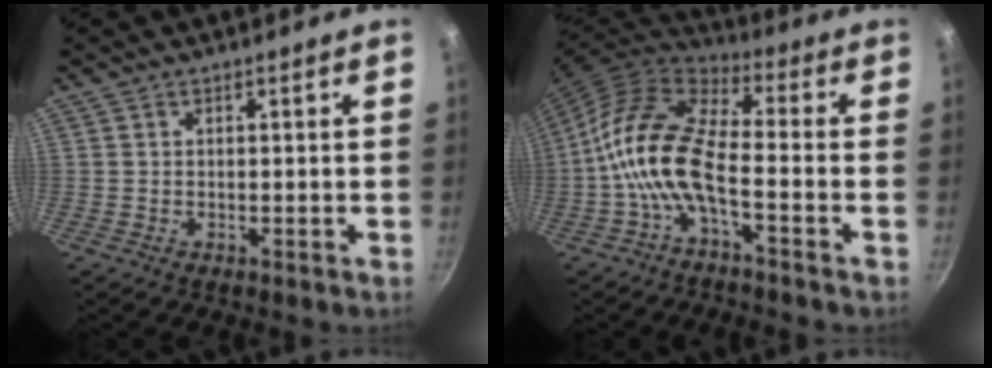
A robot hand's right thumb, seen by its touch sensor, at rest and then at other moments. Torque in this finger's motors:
{"motor_torque": [-0.26, 1.37, 2.02, -0.75, 0.64]}